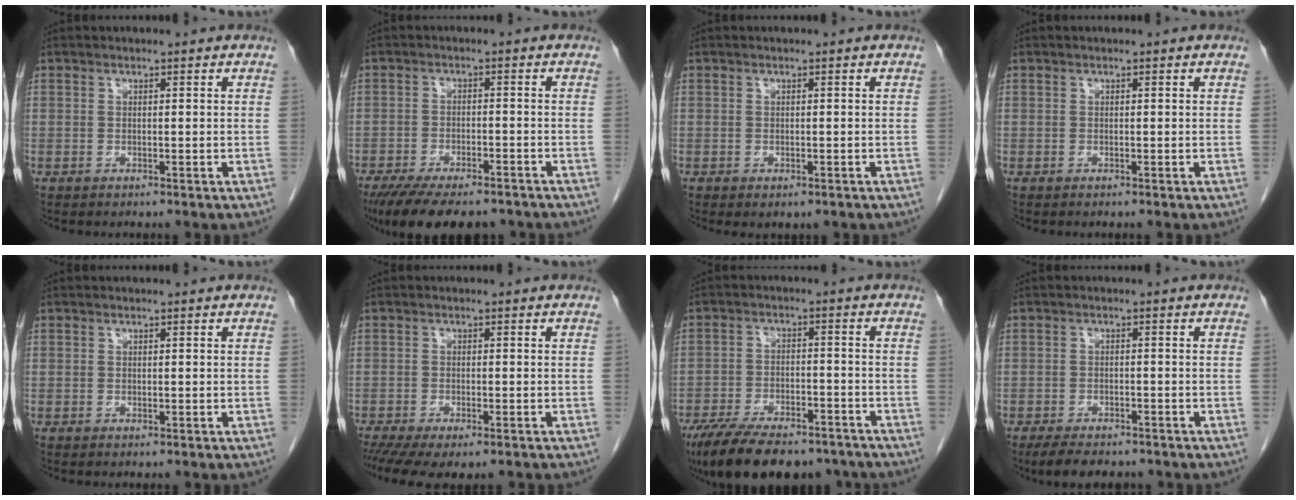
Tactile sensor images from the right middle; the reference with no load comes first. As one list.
[{"total": 14.9, "force": [-11.9, 4.8, 7.6], "torque": [-0.155, -0.021, -0.172]}, {"total": 1.7, "force": [-1.1, 0.9, 0.9], "torque": [-0.011, -0.003, -0.008]}, {"total": 0.0}, {"total": 0.0}, {"total": 9.0, "force": [-6.9, 2.5, 5.2], "torque": [-0.084, -0.014, -0.105]}, {"total": 17.9, "force": [-14.0, 6.3, 9.2], "torque": [-0.177, -0.014, -0.208]}, {"total": 6.6, "force": [-5.3, 2.4, 3.0], "torque": [-0.049, -0.010, -0.076]}]